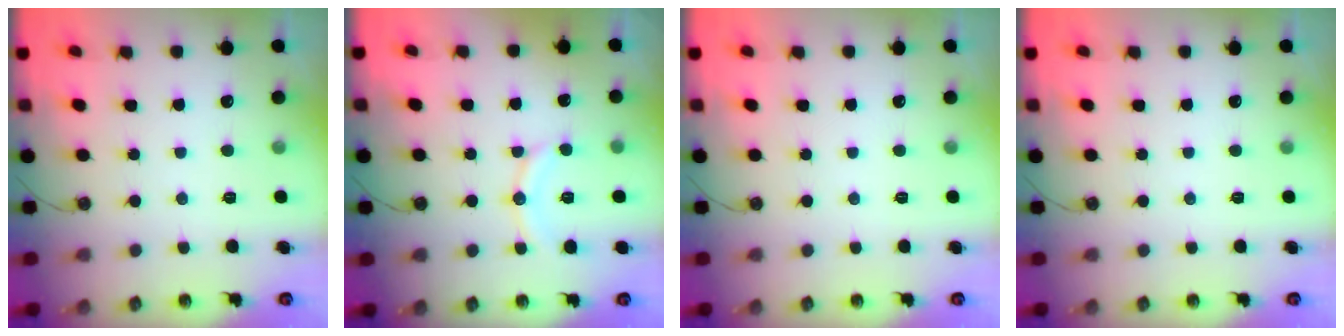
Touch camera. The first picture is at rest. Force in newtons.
{"total": 10.7, "press": 10.7, "slide": 1.0}
{"total": 0.0}
{"total": 0.0}